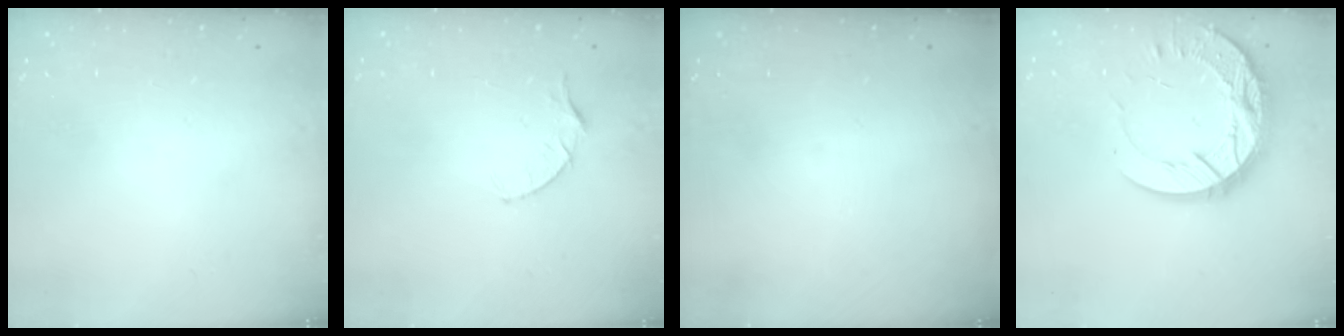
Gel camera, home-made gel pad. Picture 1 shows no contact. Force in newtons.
{"total": 4.1, "press": 4.0, "slide": 0.4}
{"total": 0.0}
{"total": 18.0, "press": 17.9, "slide": 1.6}